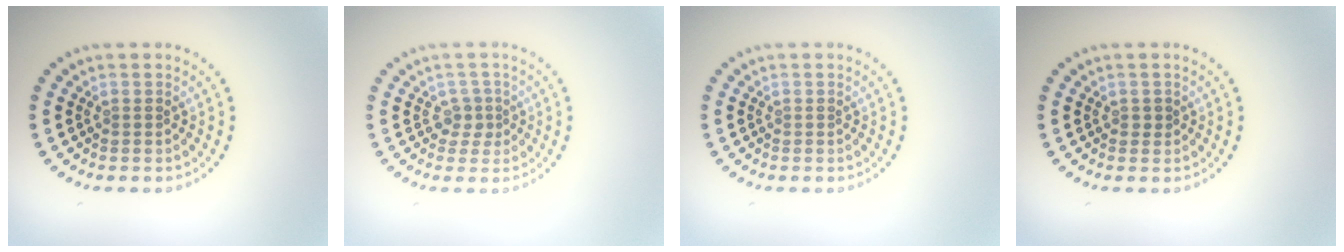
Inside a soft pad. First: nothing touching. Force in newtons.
{"total": 1.6, "press": 1.2, "slide": 1.0}
{"total": 0.0}
{"total": 0.7, "press": 0.7, "slide": 0.1}